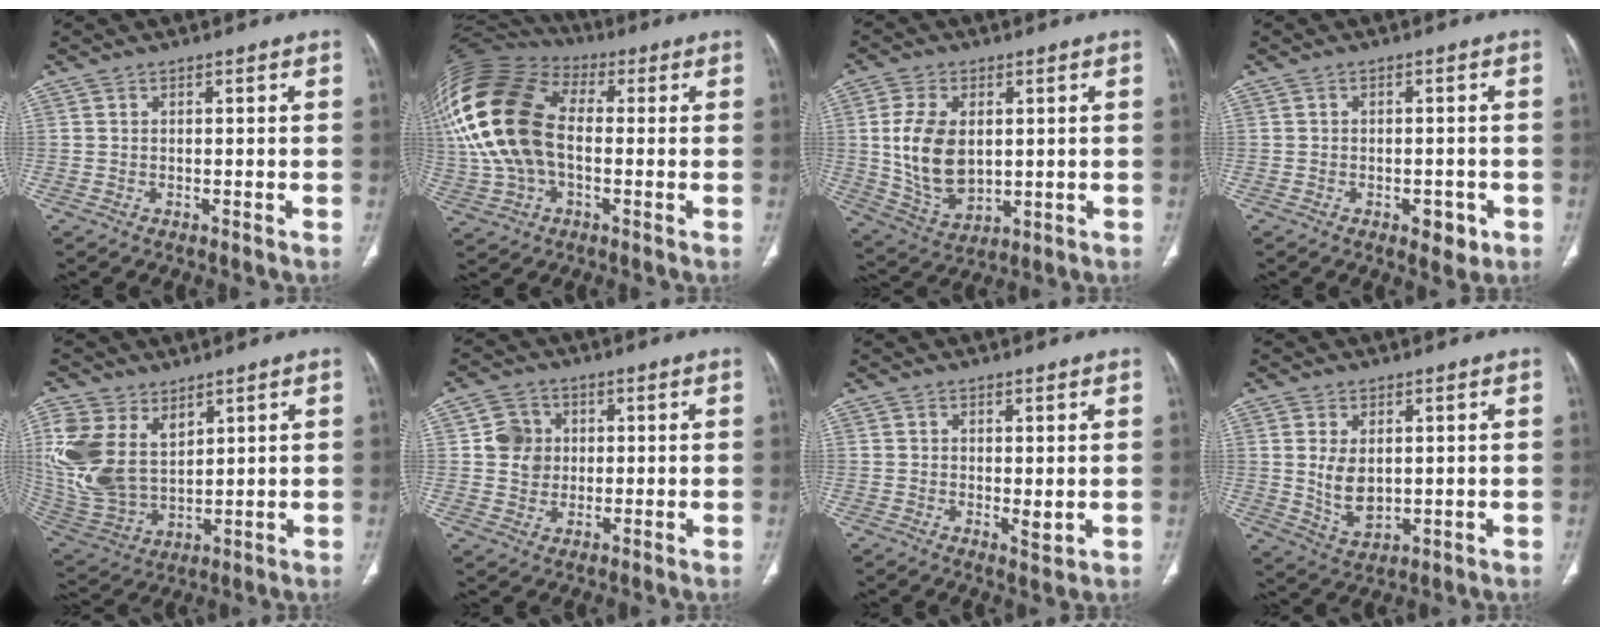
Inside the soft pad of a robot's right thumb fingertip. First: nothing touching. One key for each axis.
{"total": 22.4, "fx": 0.9, "fy": 13.9, "fz": 17.5, "tx": -0.395, "ty": 0.021, "tz": 0.014}
{"total": 13.0, "fx": 1.4, "fy": 8.1, "fz": 10.0, "tx": -0.183, "ty": -0.013, "tz": 0.041}
{"total": 3.9, "fx": -1.6, "fy": 2.3, "fz": 2.7, "tx": -0.019, "ty": 0.005, "tz": -0.017}
{"total": 17.0, "fx": 6.8, "fy": 11.1, "fz": 10.9, "tx": -0.242, "ty": -0.028, "tz": 0.153}
{"total": 6.1, "fx": 0.9, "fy": 5.7, "fz": 2.0, "tx": -0.008, "ty": 0.002, "tz": 0.015}
{"total": 2.5, "fx": 0.0, "fy": 1.0, "fz": 2.2, "tx": -0.033, "ty": -0.010, "tz": 0.002}
{"total": 7.0, "fx": 0.9, "fy": 4.4, "fz": 5.4, "tx": -0.088, "ty": -0.015, "tz": 0.033}